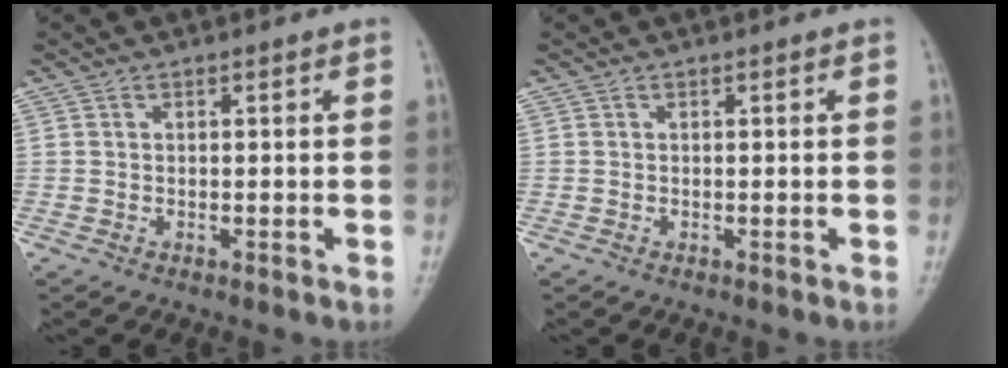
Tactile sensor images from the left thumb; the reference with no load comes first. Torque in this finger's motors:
{"motor_torque": [0.01, 0.01, -0.04, -0.02, 0.01]}